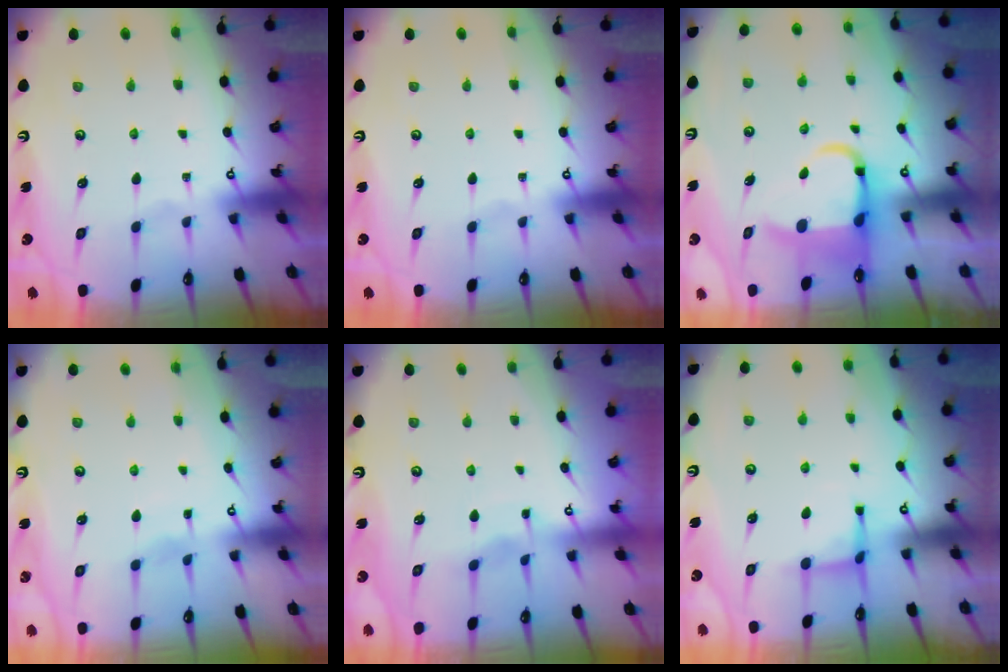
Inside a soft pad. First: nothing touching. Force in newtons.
{"total": 0.0}
{"total": 6.1, "press": 5.9, "slide": 1.7}
{"total": 5.5, "press": 5.5, "slide": 0.5}
{"total": 2.6, "press": 2.6, "slide": 0.2}
{"total": 2.8, "press": 2.7, "slide": 0.6}